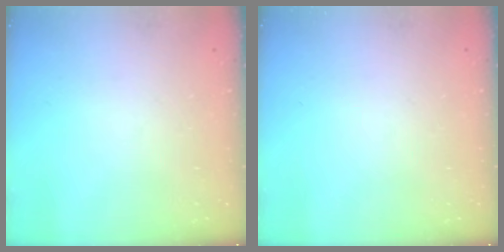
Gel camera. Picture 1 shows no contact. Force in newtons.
{"total": 0.0}